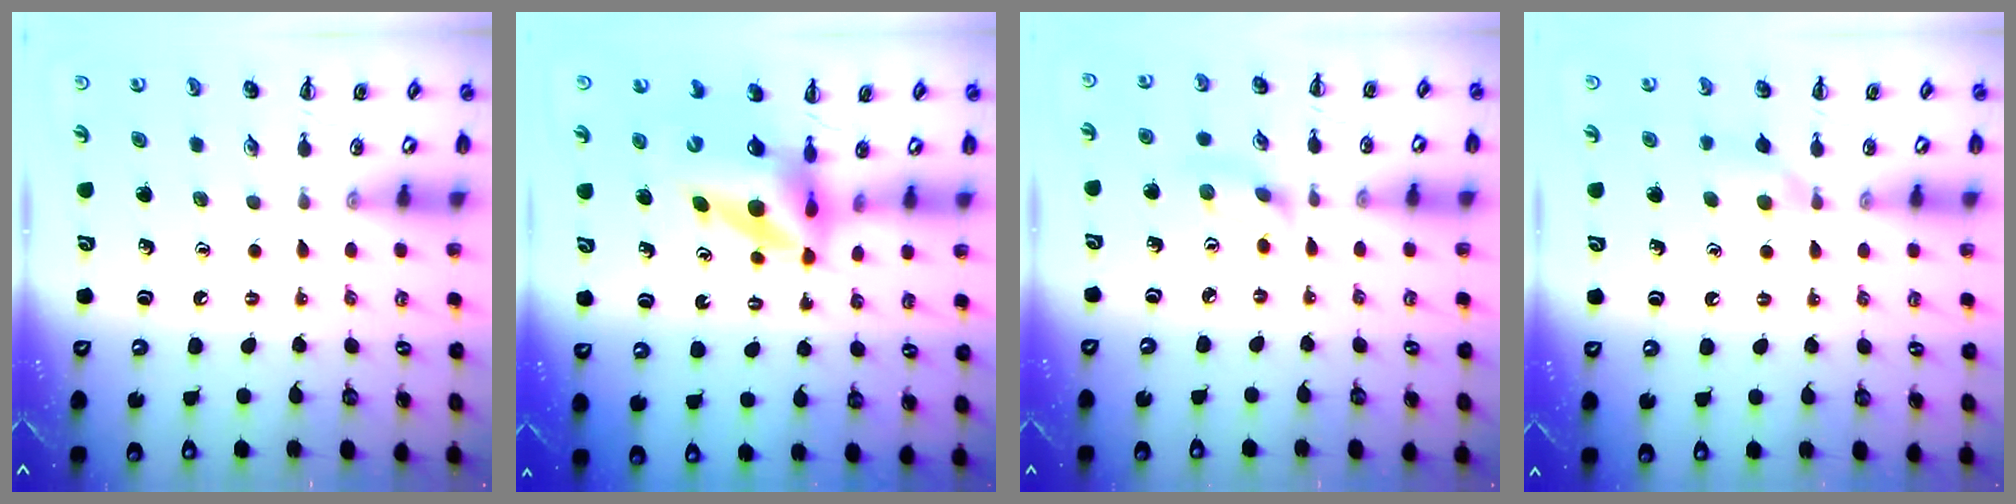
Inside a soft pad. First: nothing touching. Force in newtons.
{"total": 10.6, "press": 10.1, "slide": 3.3}
{"total": 2.7, "press": 2.6, "slide": 0.8}
{"total": 4.0, "press": 3.7, "slide": 1.4}